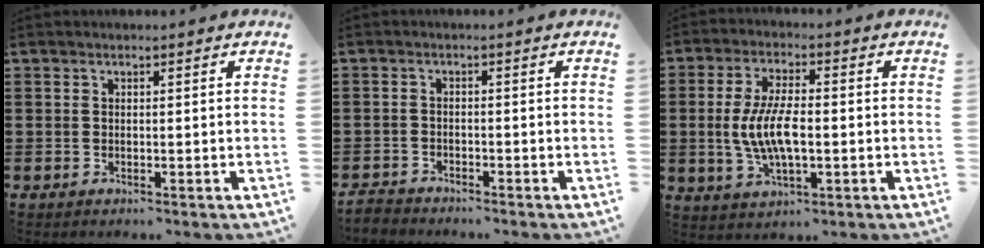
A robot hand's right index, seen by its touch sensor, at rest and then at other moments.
{"total": 1.7, "force": [-1.6, 0.3, -0.1], "torque": [-0.006, 0.002, -0.036]}
{"total": 8.2, "force": [-0.8, 3.2, 7.6], "torque": [-0.169, -0.005, -0.023]}